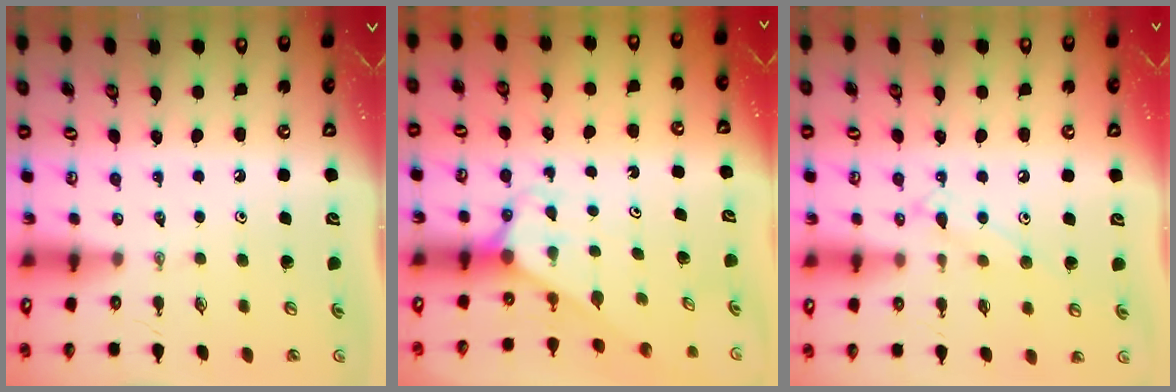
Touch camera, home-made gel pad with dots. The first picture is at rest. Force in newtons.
{"total": 2.6, "press": 2.6, "slide": 0.2}
{"total": 8.8, "press": 8.8, "slide": 0.6}